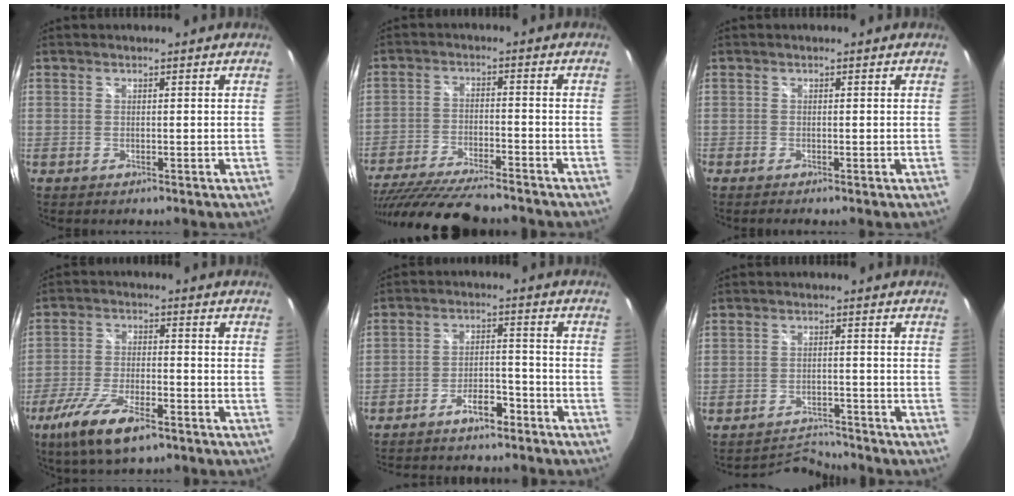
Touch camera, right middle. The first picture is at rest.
{"total": 18.4, "force": [-15.8, 3.1, 8.8], "torque": [-0.181, -0.039, -0.260]}
{"total": 0.7, "force": [-0.6, 0.0, 0.2], "torque": [-0.003, -0.005, -0.015]}
{"total": 11.9, "force": [-7.6, 3.6, 8.4], "torque": [-0.190, -0.028, -0.141]}
{"total": 9.5, "force": [-7.9, 3.1, 4.2], "torque": [-0.092, 0.019, -0.116]}
{"total": 4.2, "force": [-3.9, -0.3, -1.4], "torque": [0.008, 0.013, -0.068]}